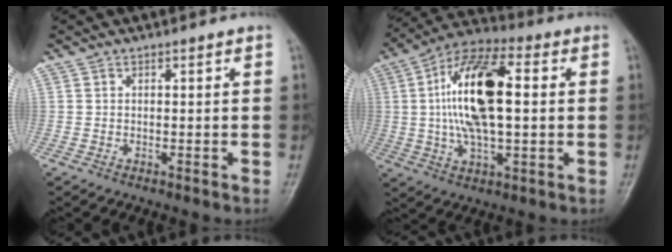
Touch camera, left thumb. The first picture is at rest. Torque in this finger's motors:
{"motor_torque": [1.12, 3.89, 1.74, -0.06, 0.47]}